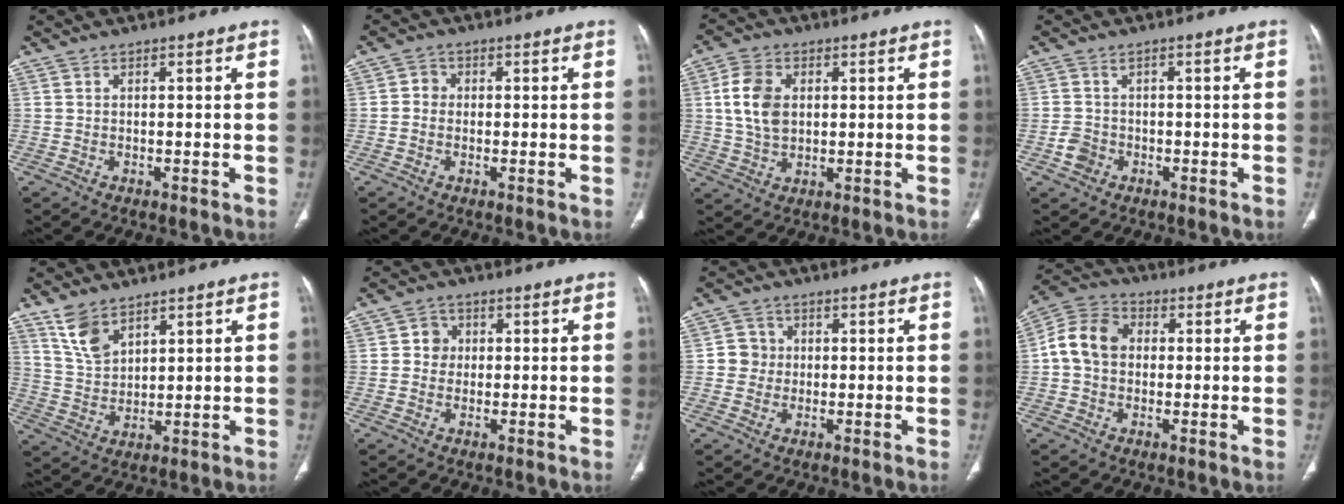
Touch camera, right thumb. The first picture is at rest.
{"total": 2.4, "force": [-0.1, 2.2, 0.9], "torque": [0.000, 0.007, -0.008]}
{"total": 8.5, "force": [1.4, 5.9, 6.0], "torque": [-0.111, 0.003, 0.029]}
{"total": 3.1, "force": [-1.3, 2.6, 1.0], "torque": [-0.009, 0.014, -0.023]}
{"total": 6.8, "force": [4.7, 3.4, 3.6], "torque": [-0.058, -0.020, 0.104]}
{"total": 3.6, "force": [0.4, 3.4, 1.1], "torque": [0.007, 0.007, 0.001]}
{"total": 3.9, "force": [-0.1, 3.8, 0.8], "torque": [0.012, 0.009, -0.007]}
{"total": 9.7, "force": [0.4, 7.7, 5.8], "torque": [-0.098, 0.028, -0.005]}